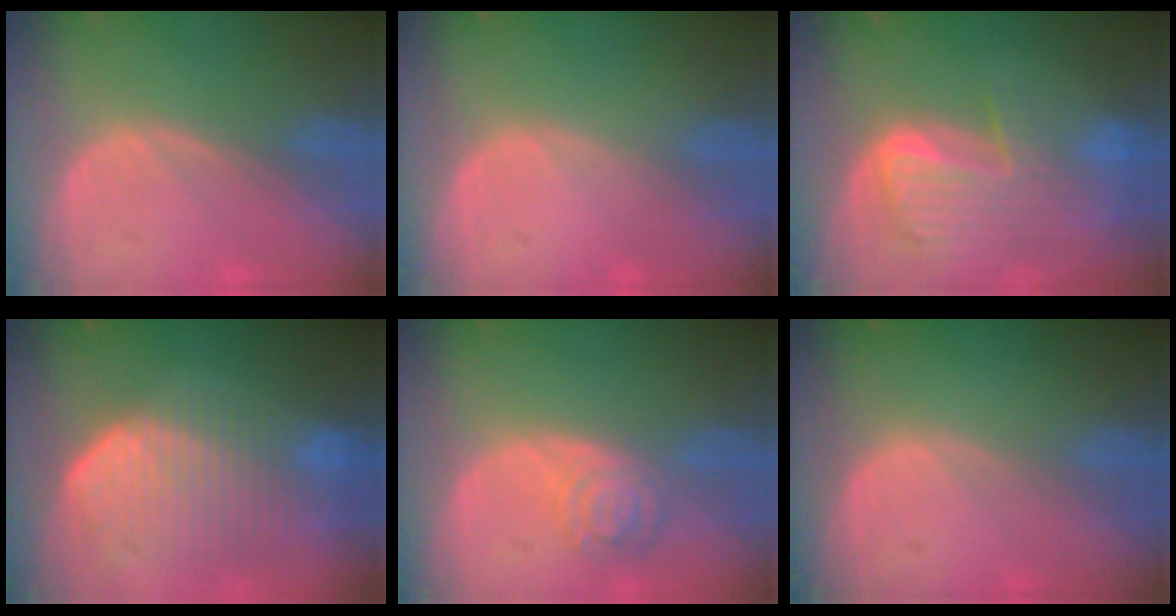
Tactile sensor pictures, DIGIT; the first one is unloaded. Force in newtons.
{"total": 0.0}
{"total": 9.9, "press": 8.6, "slide": 5.0}
{"total": 10.7, "press": 9.4, "slide": 5.2}
{"total": 5.3, "press": 4.8, "slide": 2.3}
{"total": 0.0}